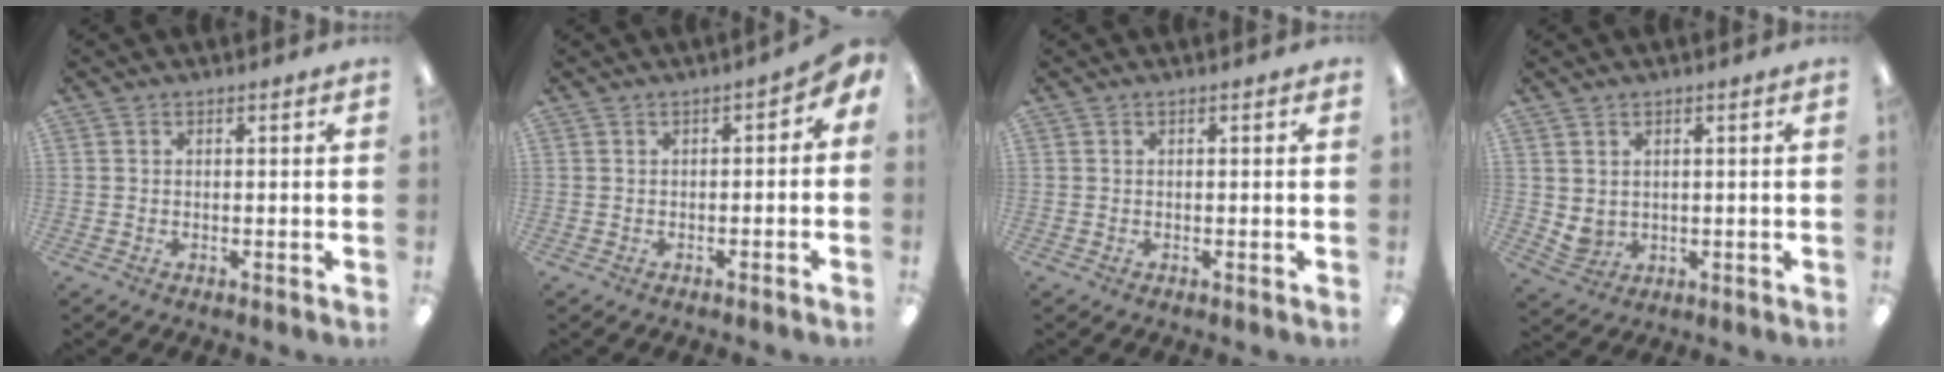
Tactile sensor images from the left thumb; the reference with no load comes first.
{"total": 1.9, "force": [-1.0, 1.2, 1.2], "torque": [-0.023, 0.009, -0.021]}
{"total": 0.0}
{"total": 3.0, "force": [1.7, 2.3, 0.6], "torque": [-0.015, -0.004, 0.034]}